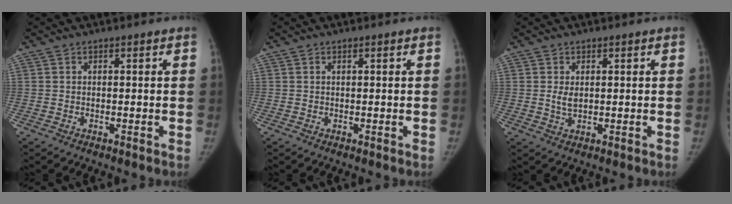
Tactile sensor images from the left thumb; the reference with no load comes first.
{"total": 0.0}
{"total": 2.3, "force": [0.4, 1.4, 1.8], "torque": [-0.029, -0.005, 0.011]}